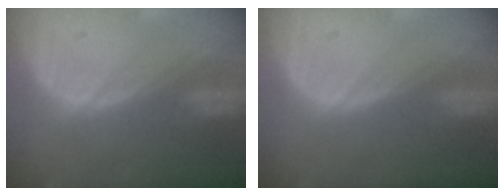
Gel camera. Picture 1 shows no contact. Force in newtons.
{"total": 0.0}